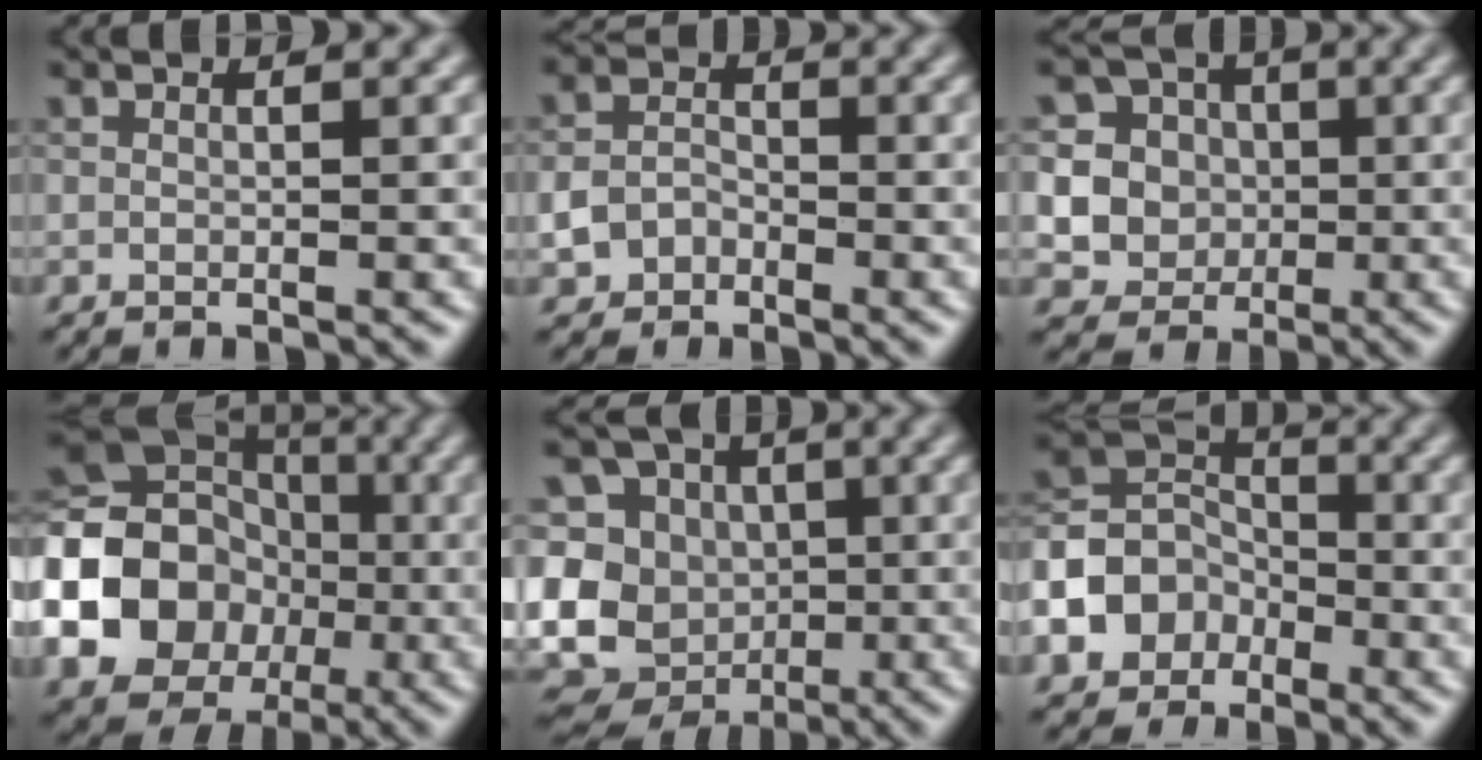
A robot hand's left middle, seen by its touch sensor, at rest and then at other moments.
{"total": 2.6, "force": [-1.2, 2.0, 1.1], "torque": [-0.020, 0.003, -0.027]}
{"total": 8.8, "force": [0.9, 8.4, 2.5], "torque": [-0.068, 0.022, 0.017]}
{"total": 15.8, "force": [-3.1, 13.5, 7.7], "torque": [-0.175, -0.007, -0.086]}
{"total": 15.6, "force": [-2.9, 14.2, 5.8], "torque": [-0.139, 0.001, -0.063]}
{"total": 6.4, "force": [-3.0, 5.0, 2.7], "torque": [-0.046, 0.009, -0.071]}